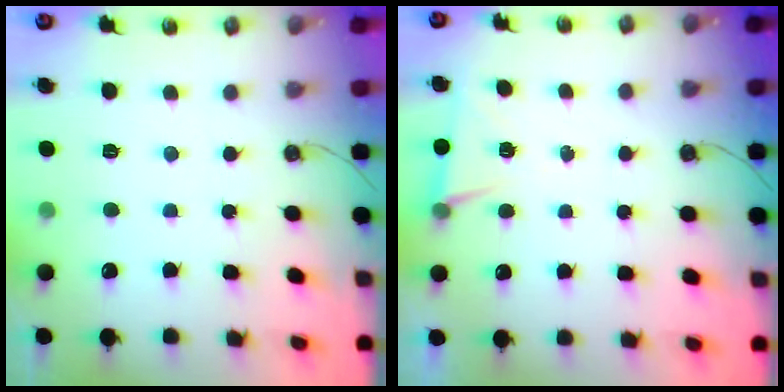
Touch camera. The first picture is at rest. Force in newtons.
{"total": 5.9, "press": 4.0, "slide": 4.4}